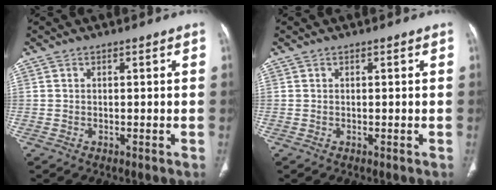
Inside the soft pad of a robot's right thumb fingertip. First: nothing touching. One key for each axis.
{"total": 0.0}